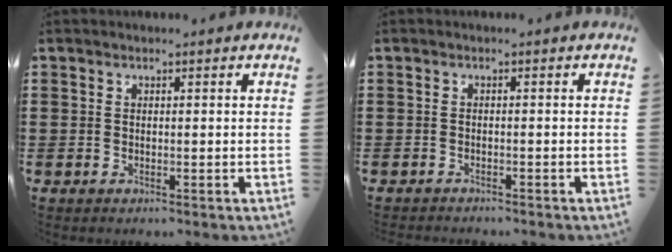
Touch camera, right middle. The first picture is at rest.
{"total": 0.7, "force": [-0.7, 0.1, 0.0], "torque": [-0.002, 0.001, -0.016]}